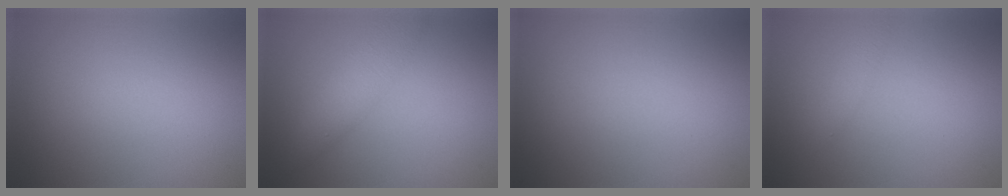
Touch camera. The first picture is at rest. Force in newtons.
{"total": 3.5, "press": 3.5, "slide": 0.1}
{"total": 0.0}
{"total": 0.9, "press": 0.9, "slide": 0.1}